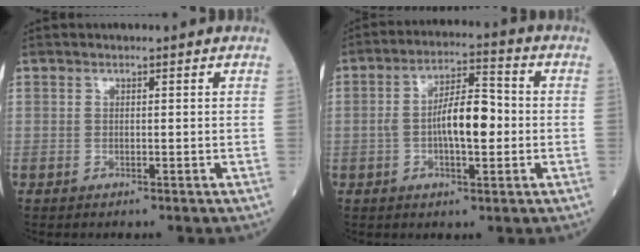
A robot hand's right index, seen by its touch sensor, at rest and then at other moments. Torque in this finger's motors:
{"motor_torque": [1.52, -0.09, 0.65, 0.18]}